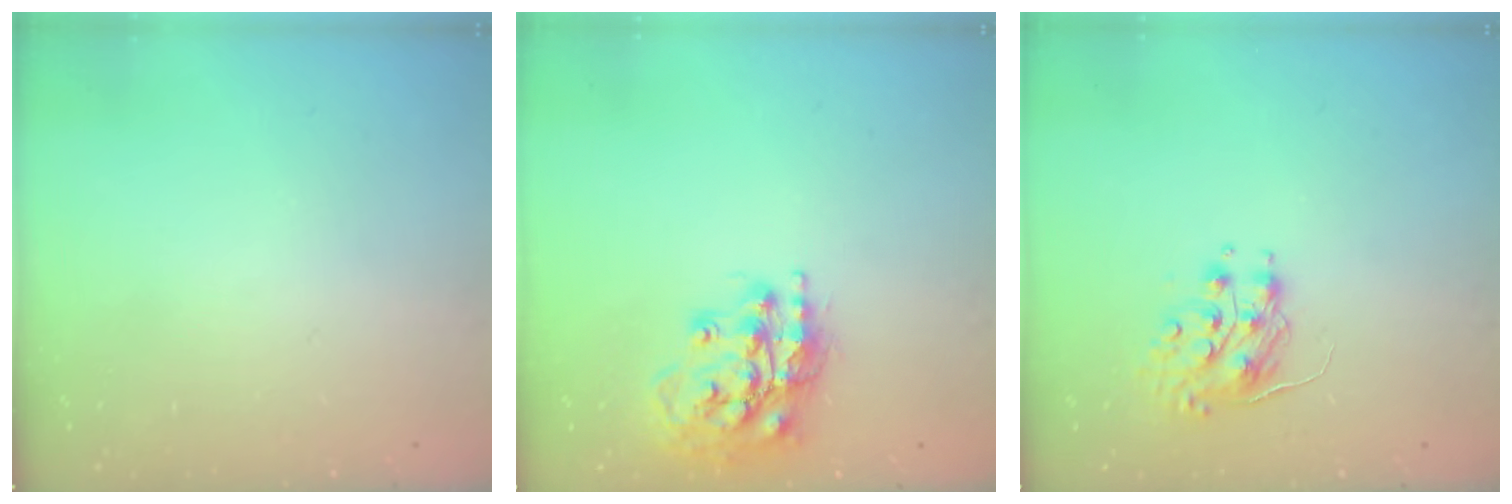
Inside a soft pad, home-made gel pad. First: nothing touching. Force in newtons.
{"total": 16.3, "press": 16.2, "slide": 1.1}
{"total": 8.5, "press": 8.4, "slide": 0.6}